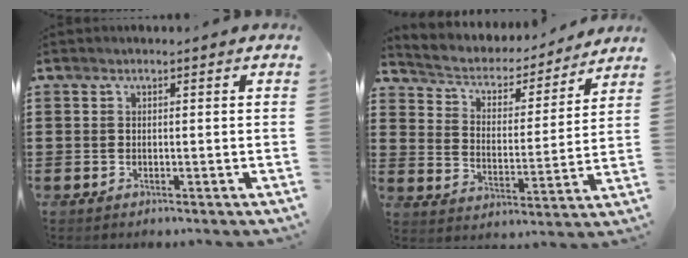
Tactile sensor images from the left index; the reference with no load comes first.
{"total": 3.7, "force": [3.2, 1.7, 0.7], "torque": [-0.038, -0.026, 0.046]}